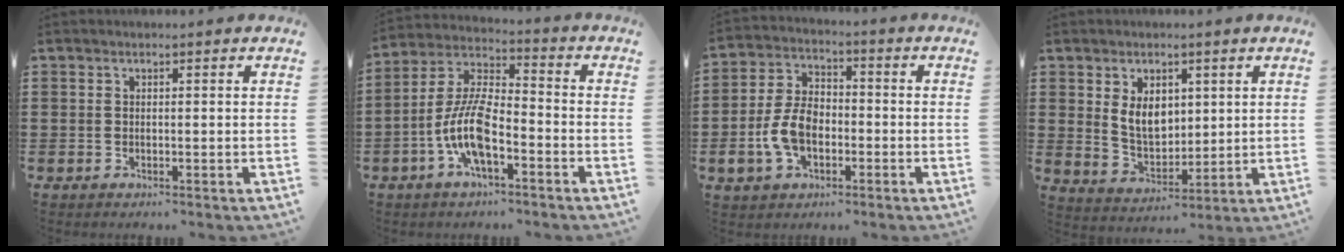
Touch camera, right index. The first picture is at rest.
{"total": 10.3, "force": [-4.0, 3.9, 8.7], "torque": [-0.203, -0.002, -0.080]}
{"total": 8.2, "force": [-2.2, 5.1, 6.0], "torque": [-0.148, 0.002, -0.048]}
{"total": 6.3, "force": [2.0, 4.4, 4.1], "torque": [-0.076, 0.006, 0.035]}